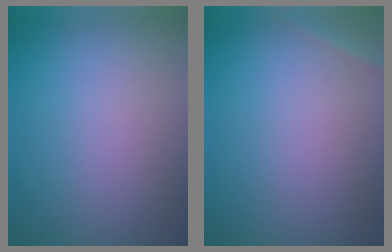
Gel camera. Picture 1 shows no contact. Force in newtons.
{"total": 0.8, "press": 0.8, "slide": 0.1}